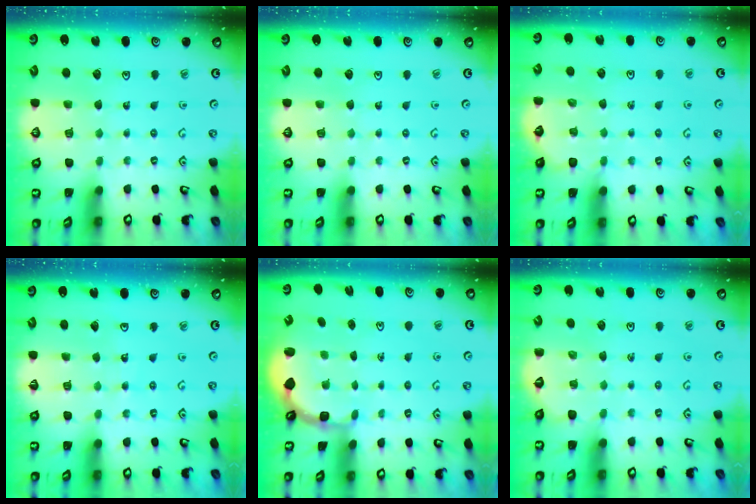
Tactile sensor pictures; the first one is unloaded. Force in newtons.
{"total": 0.0}
{"total": 4.3, "press": 4.2, "slide": 0.7}
{"total": 4.3, "press": 4.3, "slide": 0.1}
{"total": 2.6, "press": 2.0, "slide": 1.7}
{"total": 3.3, "press": 2.8, "slide": 1.8}